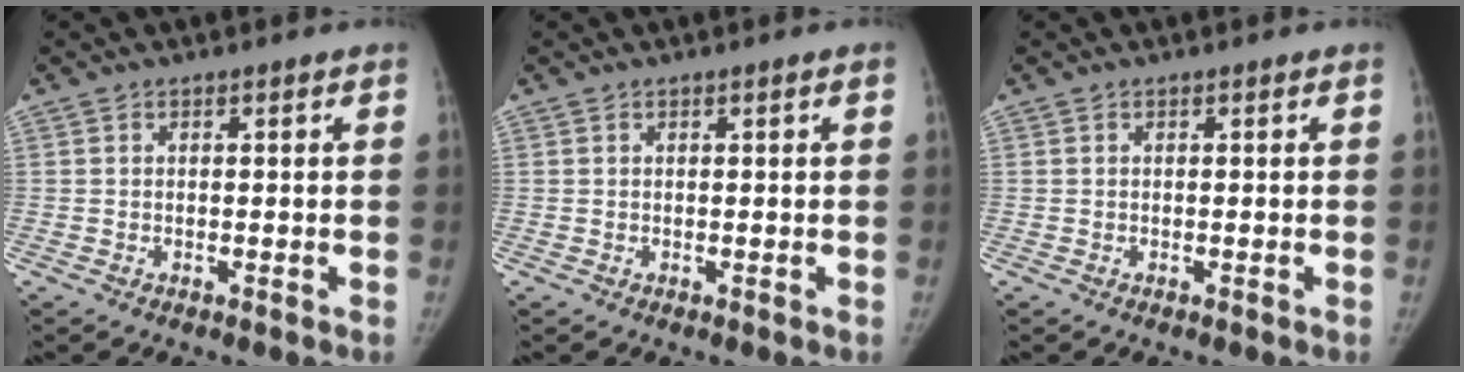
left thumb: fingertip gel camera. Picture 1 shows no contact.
{"total": 0.8, "force": [0.3, 0.0, 0.7], "torque": [-0.013, 0.001, 0.004]}
{"total": 0.0}